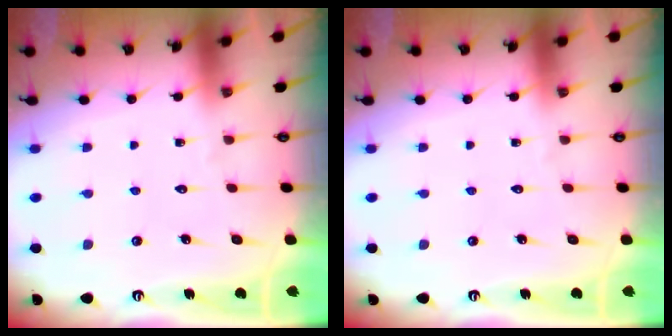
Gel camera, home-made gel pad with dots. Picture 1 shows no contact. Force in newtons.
{"total": 0.0}